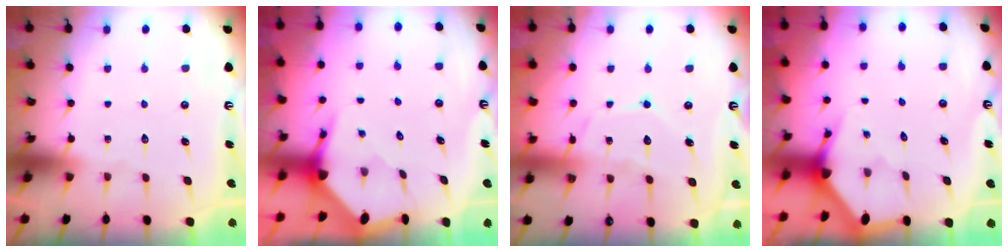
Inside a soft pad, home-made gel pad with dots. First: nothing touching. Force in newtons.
{"total": 3.4, "press": 3.4, "slide": 0.6}
{"total": 9.7, "press": 9.7, "slide": 0.8}
{"total": 3.0, "press": 3.0, "slide": 0.2}